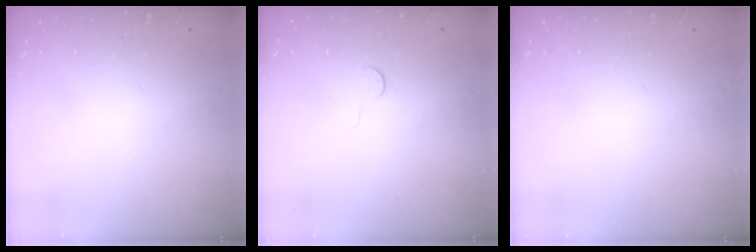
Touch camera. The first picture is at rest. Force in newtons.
{"total": 3.8, "press": 3.7, "slide": 0.3}
{"total": 0.0}